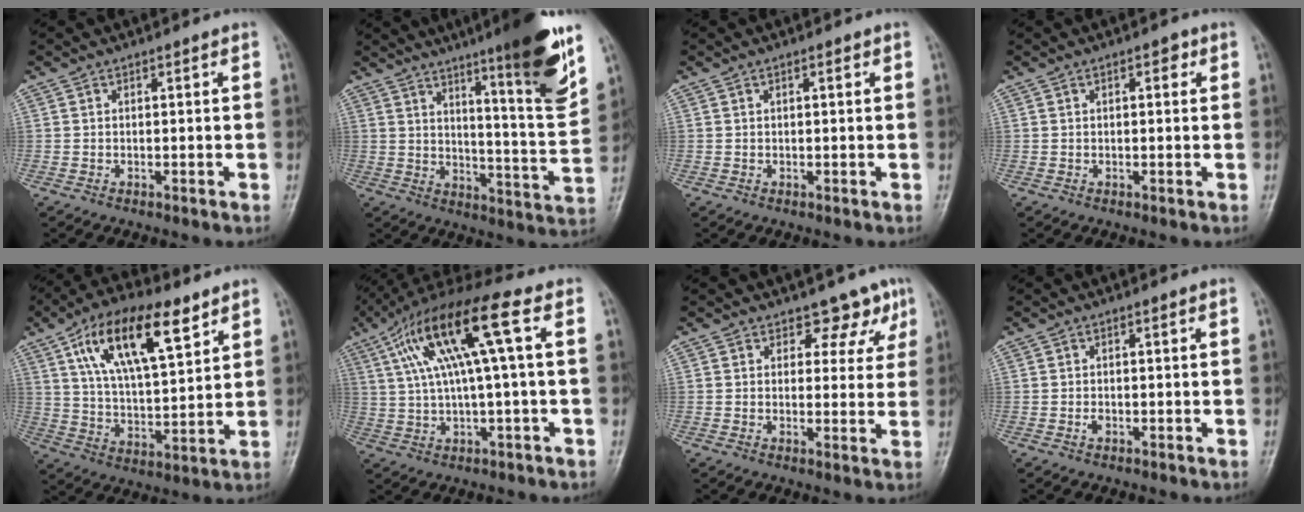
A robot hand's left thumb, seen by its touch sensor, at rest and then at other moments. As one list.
[{"total": 17.1, "force": [10.2, 1.4, 13.6], "torque": [-0.173, -0.061, 0.153]}, {"total": 0.9, "force": [0.4, 0.3, 0.8], "torque": [-0.011, 0.002, 0.004]}, {"total": 1.9, "force": [0.7, 0.9, 1.5], "torque": [-0.013, 0.002, 0.007]}, {"total": 18.1, "force": [9.1, 7.2, 13.9], "torque": [-0.213, -0.024, 0.162]}, {"total": 15.4, "force": [4.1, 2.6, 14.6], "torque": [-0.290, 0.037, 0.071]}, {"total": 5.5, "force": [3.8, 3.6, 1.5], "torque": [0.019, -0.022, 0.037]}, {"total": 0.9, "force": [-0.3, 0.5, 0.6], "torque": [-0.009, 0.001, -0.006]}]